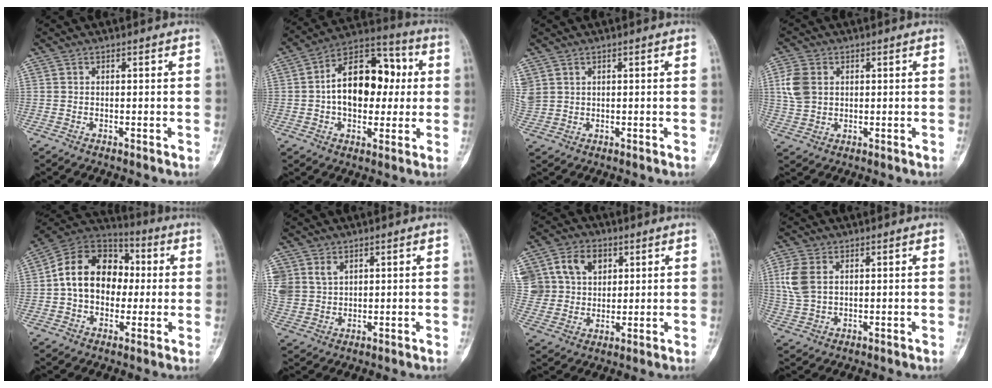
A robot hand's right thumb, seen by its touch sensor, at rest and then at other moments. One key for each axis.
{"total": 17.3, "fx": 1.1, "fy": 11.2, "fz": 13.2, "tx": -0.163, "ty": 0.035, "tz": 0.009}
{"total": 4.6, "fx": 2.3, "fy": 3.5, "fz": 2.0, "tx": -0.059, "ty": 0.005, "tz": 0.060}
{"total": 6.7, "fx": 1.5, "fy": 5.0, "fz": 4.1, "tx": -0.084, "ty": 0.001, "tz": 0.031}
{"total": 16.5, "fx": 0.6, "fy": 12.2, "fz": 11.0, "tx": -0.146, "ty": 0.037, "tz": 0.000}
{"total": 8.0, "fx": 3.6, "fy": 6.1, "fz": 3.6, "tx": -0.079, "ty": -0.002, "tz": 0.087}
{"total": 15.3, "fx": 5.5, "fy": 12.2, "fz": 7.5, "tx": -0.139, "ty": 0.013, "tz": 0.111}
{"total": 6.5, "fx": 1.8, "fy": 4.1, "fz": 4.7, "tx": -0.114, "ty": 0.001, "tz": 0.041}